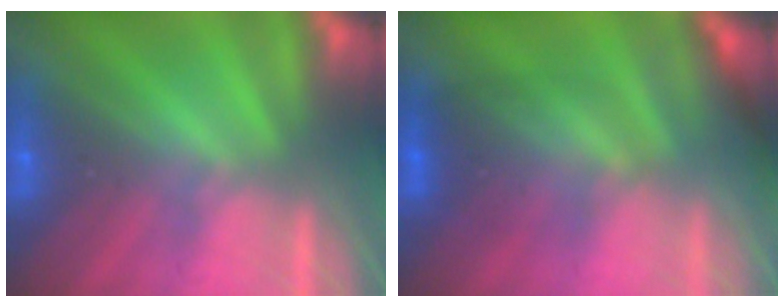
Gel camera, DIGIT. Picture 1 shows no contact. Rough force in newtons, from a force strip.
{"total": 2.3}